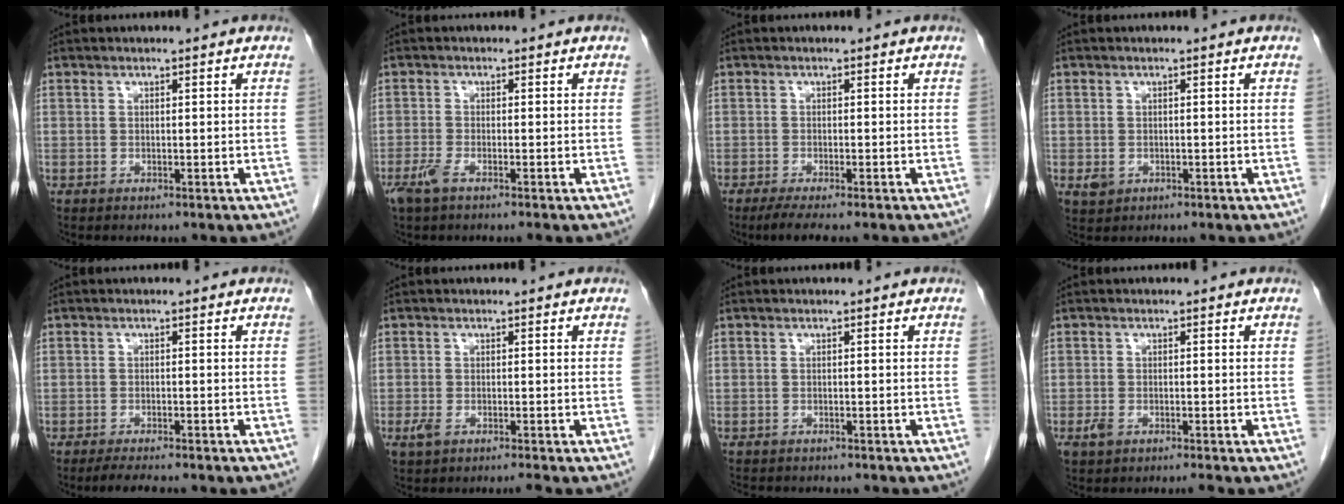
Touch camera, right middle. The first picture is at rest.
{"total": 2.5, "force": [-1.6, 0.2, 1.8], "torque": [-0.048, -0.006, -0.038]}
{"total": 3.9, "force": [-3.0, 0.2, 2.6], "torque": [-0.044, -0.010, -0.047]}
{"total": 1.6, "force": [-0.4, 1.4, 0.7], "torque": [-0.015, 0.001, 0.001]}
{"total": 4.8, "force": [-4.1, 0.4, 2.5], "torque": [-0.041, -0.011, -0.059]}
{"total": 2.1, "force": [-1.3, 0.3, 1.6], "torque": [-0.040, -0.006, -0.026]}
{"total": 6.3, "force": [-5.7, 1.5, 2.1], "torque": [-0.031, -0.005, -0.078]}
{"total": 1.9, "force": [-1.2, 0.5, 1.4], "torque": [-0.033, -0.004, -0.022]}